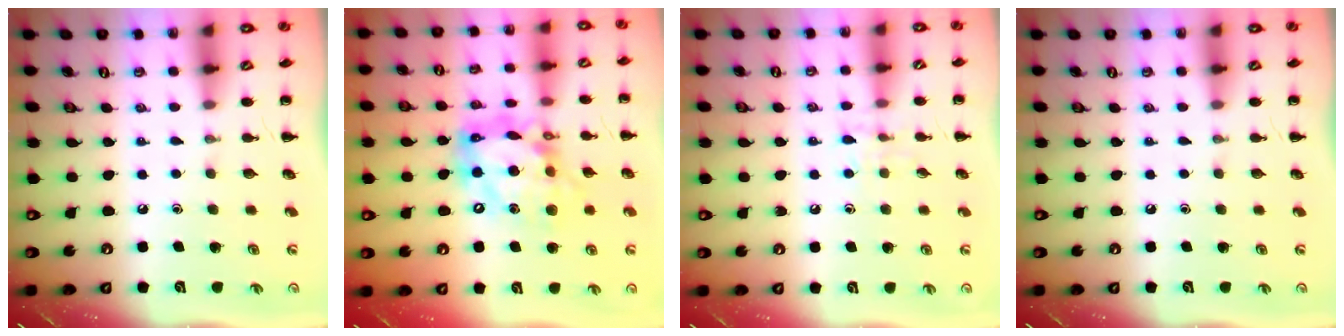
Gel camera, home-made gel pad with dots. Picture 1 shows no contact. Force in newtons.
{"total": 16.2, "press": 15.6, "slide": 4.2}
{"total": 5.6, "press": 5.5, "slide": 1.0}
{"total": 0.0}